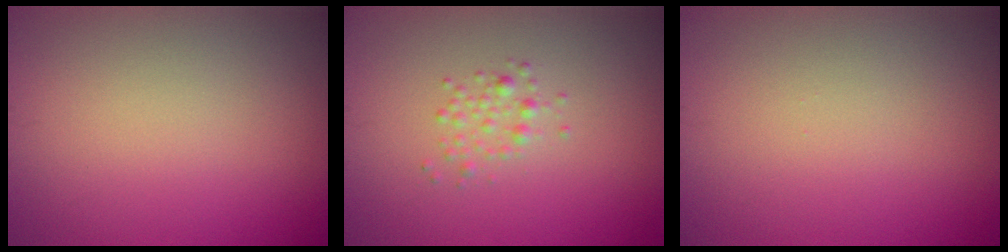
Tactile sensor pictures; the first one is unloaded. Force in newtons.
{"total": 1.3, "press": 1.3, "slide": 0.0}
{"total": 0.0}